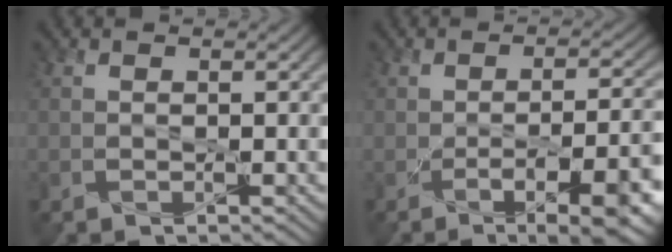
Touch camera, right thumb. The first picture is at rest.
{"total": 8.7, "force": [-3.9, 2.7, 7.3], "torque": [-0.097, -0.019, -0.046]}